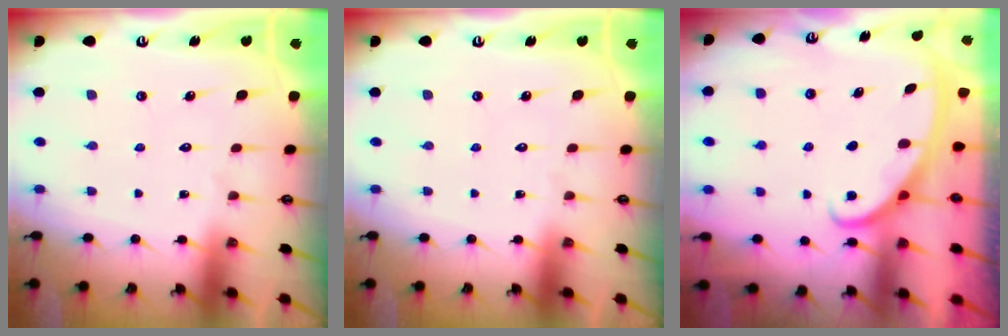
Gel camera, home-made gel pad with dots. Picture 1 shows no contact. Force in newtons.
{"total": 0.0}
{"total": 3.0, "press": 3.0, "slide": 0.4}